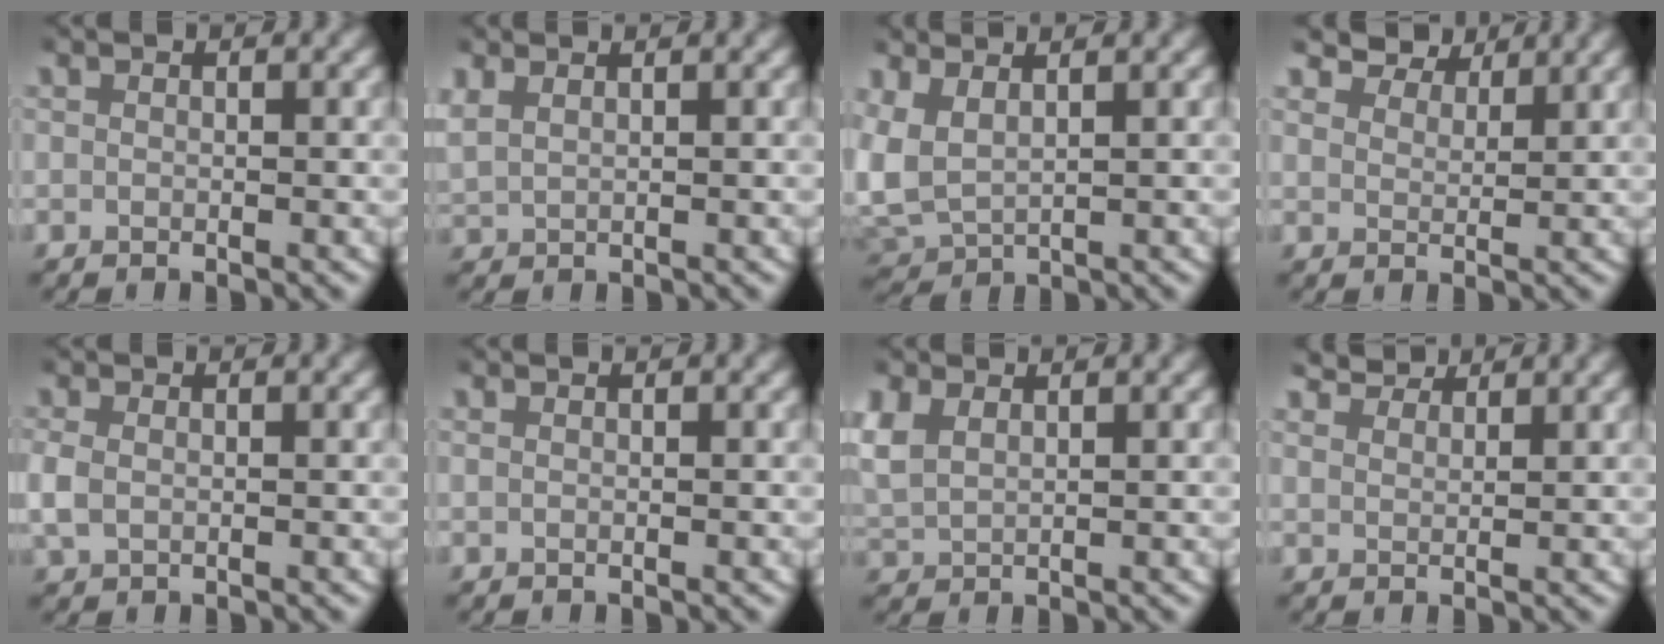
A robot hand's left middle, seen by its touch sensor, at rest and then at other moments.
{"total": 2.4, "force": [1.3, 1.7, 1.2], "torque": [-0.041, 0.002, 0.030]}
{"total": 7.8, "force": [0.9, 6.9, 3.6], "torque": [-0.142, -0.022, 0.023]}
{"total": 5.0, "force": [4.4, 1.8, 1.6], "torque": [-0.024, 0.010, 0.069]}
{"total": 2.2, "force": [0.0, 1.8, 1.4], "torque": [-0.047, -0.003, 0.005]}
{"total": 0.0}
{"total": 4.1, "force": [1.3, 3.2, 2.1], "torque": [-0.077, -0.007, 0.032]}
{"total": 3.3, "force": [3.2, 0.5, 0.7], "torque": [-0.010, 0.004, 0.056]}